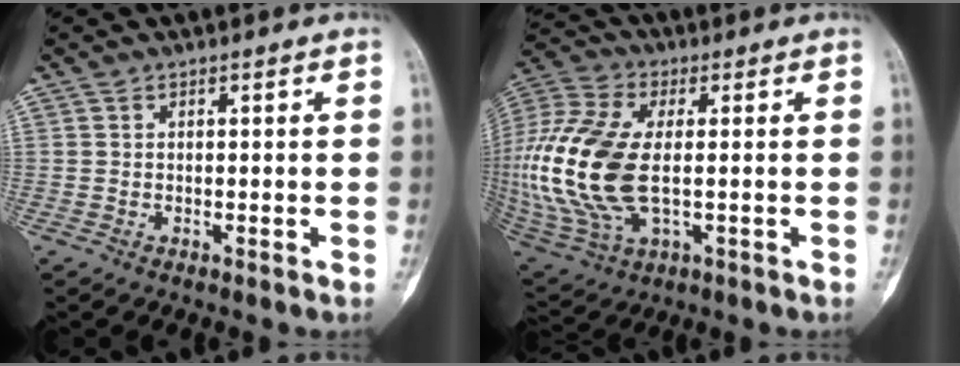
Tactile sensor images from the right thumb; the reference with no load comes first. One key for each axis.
{"total": 23.0, "fx": -0.4, "fy": 12.5, "fz": 19.2, "tx": -0.453, "ty": -0.009, "tz": 0.001}